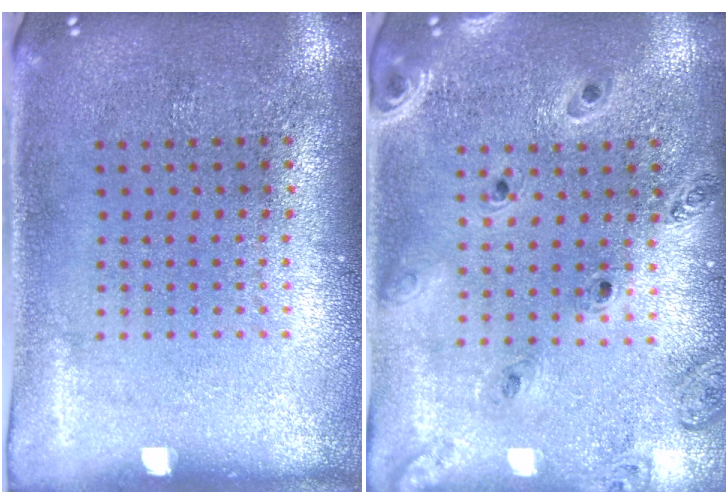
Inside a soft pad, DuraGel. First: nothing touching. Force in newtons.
{"total": 1.3, "press": 1.3, "slide": 0.2}